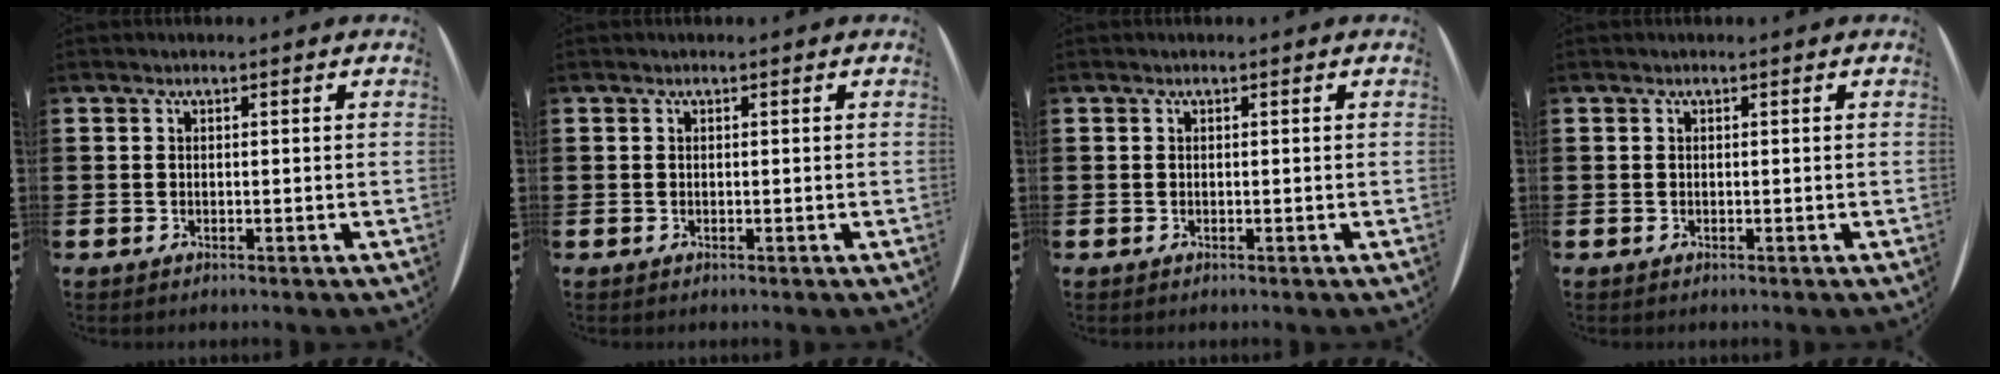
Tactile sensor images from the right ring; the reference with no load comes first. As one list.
[{"total": 0.0}, {"total": 0.0}, {"total": 0.0}]